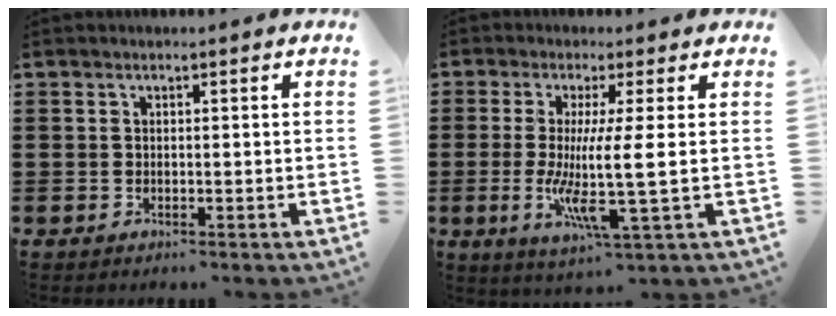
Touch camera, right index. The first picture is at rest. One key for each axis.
{"total": 8.6, "fx": -0.4, "fy": 0.0, "fz": 8.6, "tx": -0.175, "ty": -0.021, "tz": -0.012}